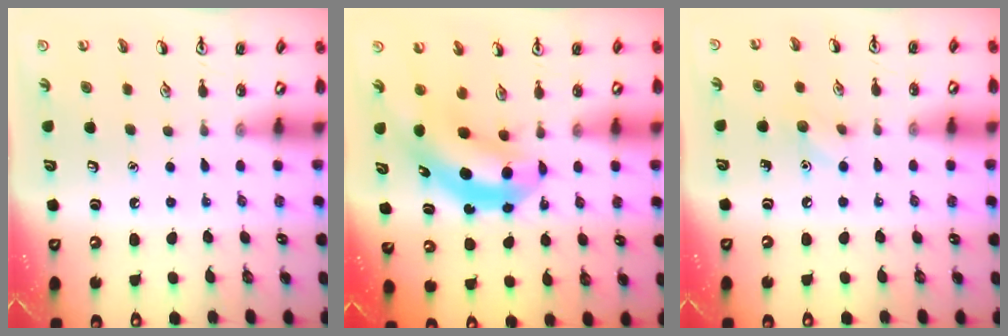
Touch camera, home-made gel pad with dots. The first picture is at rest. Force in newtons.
{"total": 6.3, "press": 6.1, "slide": 1.4}
{"total": 5.0, "press": 4.7, "slide": 1.6}